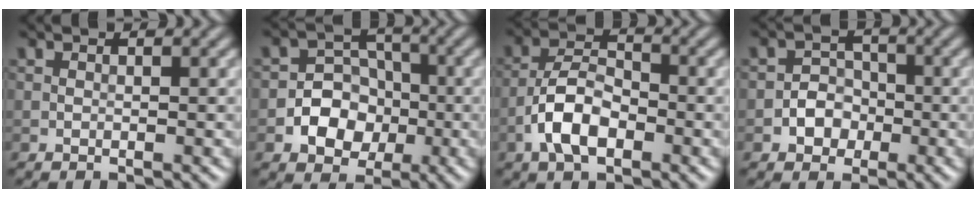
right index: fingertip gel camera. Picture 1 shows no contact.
{"total": 5.0, "force": [-1.4, 4.2, 2.4], "torque": [-0.004, 0.001, -0.043]}
{"total": 5.0, "force": [-2.3, 2.5, 3.7], "torque": [-0.064, 0.007, -0.049]}
{"total": 2.5, "force": [-0.9, 2.2, 0.9], "torque": [-0.001, 0.004, -0.023]}